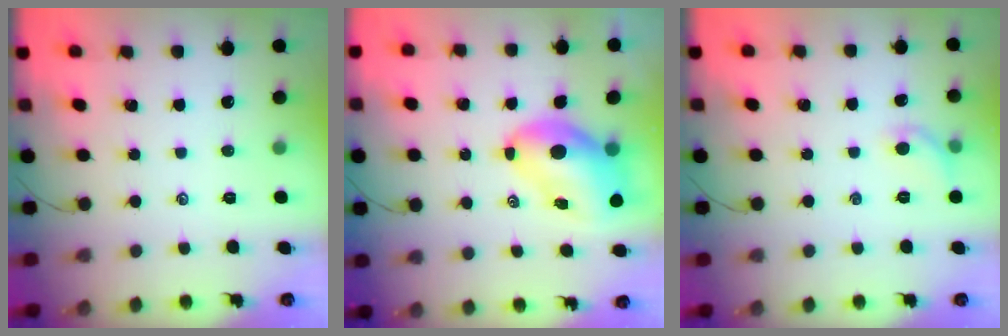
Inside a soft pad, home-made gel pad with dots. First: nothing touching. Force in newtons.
{"total": 10.4, "press": 9.9, "slide": 3.1}
{"total": 5.5, "press": 5.4, "slide": 1.4}